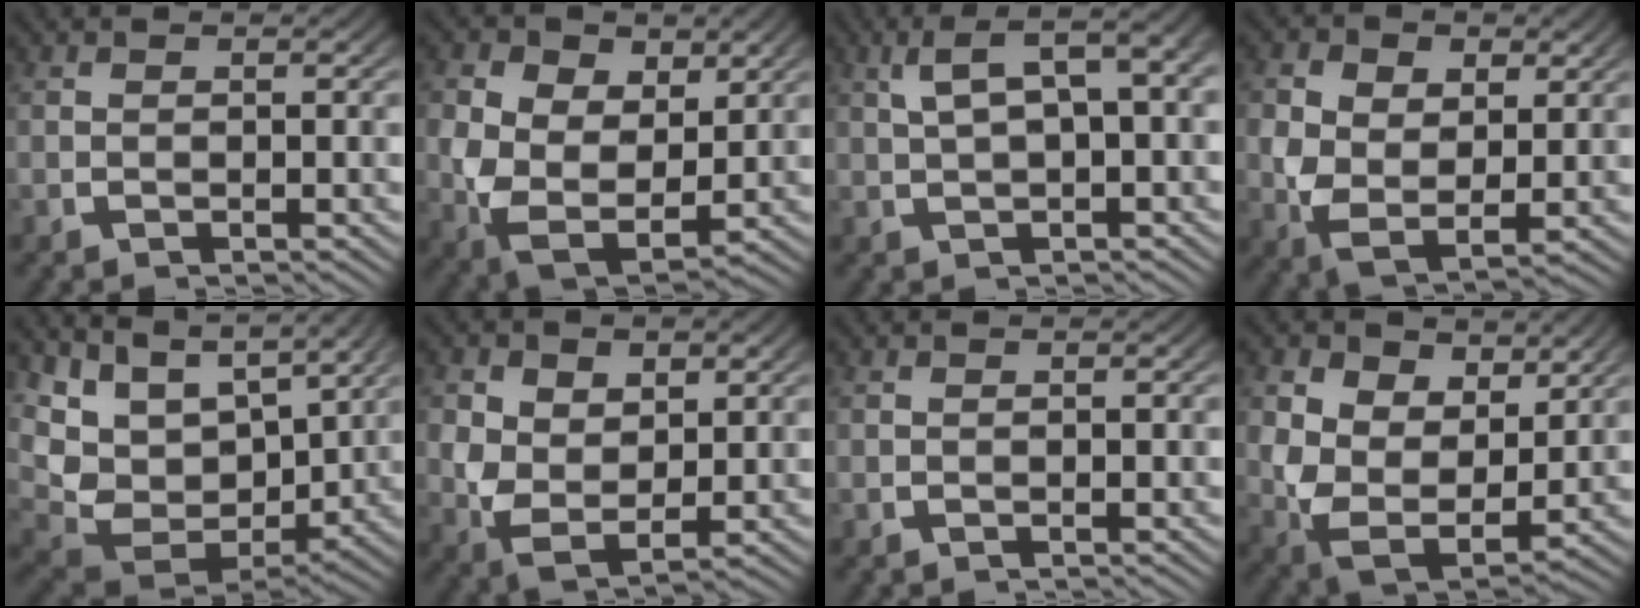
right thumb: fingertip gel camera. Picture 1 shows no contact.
{"total": 10.2, "force": [-1.6, 7.9, 6.3], "torque": [-0.163, -0.068, -0.001]}
{"total": 7.0, "force": [2.7, 3.0, 5.7], "torque": [-0.065, 0.038, 0.034]}
{"total": 7.2, "force": [-0.6, 5.4, 4.7], "torque": [-0.121, -0.046, 0.010]}
{"total": 11.2, "force": [1.6, 7.6, 8.1], "torque": [-0.176, -0.028, 0.040]}
{"total": 6.7, "force": [-0.7, 5.1, 4.2], "torque": [-0.115, -0.044, 0.012]}
{"total": 0.0}
{"total": 10.6, "force": [-1.1, 8.3, 6.5], "torque": [-0.171, -0.071, 0.005]}